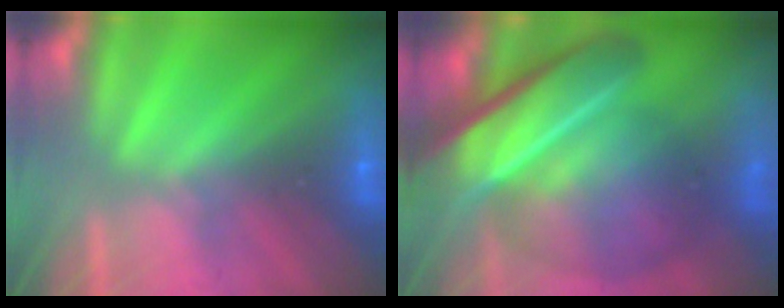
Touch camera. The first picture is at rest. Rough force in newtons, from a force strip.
{"total": 7.8}